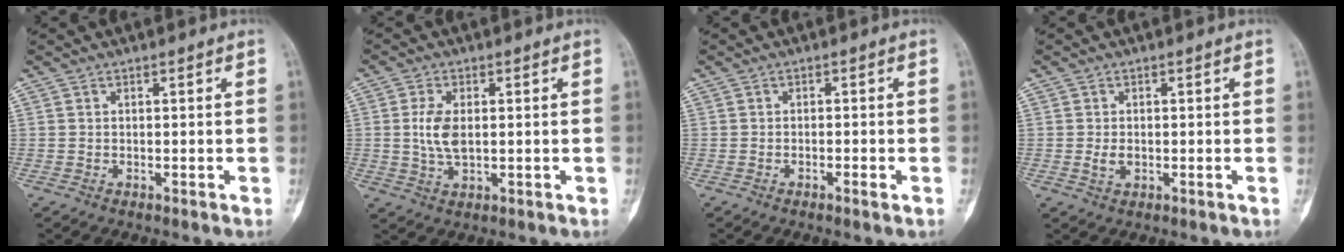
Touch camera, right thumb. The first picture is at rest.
{"total": 5.6, "force": [0.5, 3.0, 4.7], "torque": [-0.095, -0.003, 0.010]}
{"total": 1.1, "force": [-0.7, 0.3, 0.8], "torque": [-0.020, 0.004, -0.011]}
{"total": 1.7, "force": [-0.1, 1.2, 1.3], "torque": [-0.027, -0.002, -0.001]}